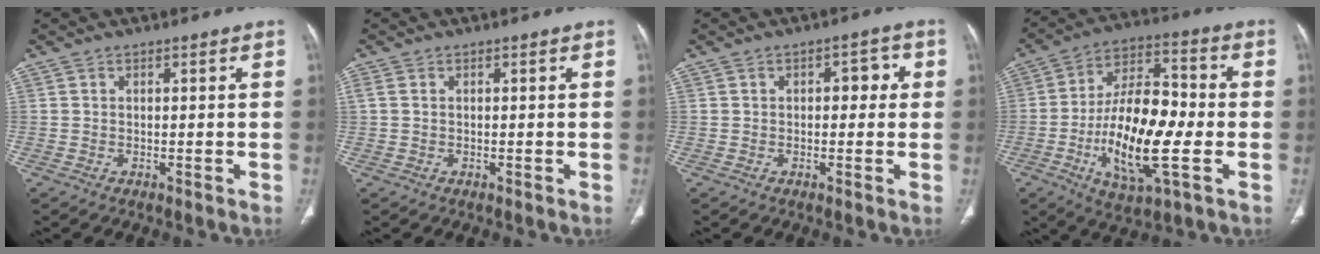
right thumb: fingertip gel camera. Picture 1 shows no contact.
{"total": 0.9, "force": [0.1, 0.6, 0.7], "torque": [-0.026, 0.006, 0.002]}
{"total": 3.6, "force": [0.3, 2.3, 2.8], "torque": [-0.013, 0.011, -0.003]}
{"total": 19.5, "force": [-4.0, 7.5, 17.6], "torque": [-0.306, 0.019, -0.071]}